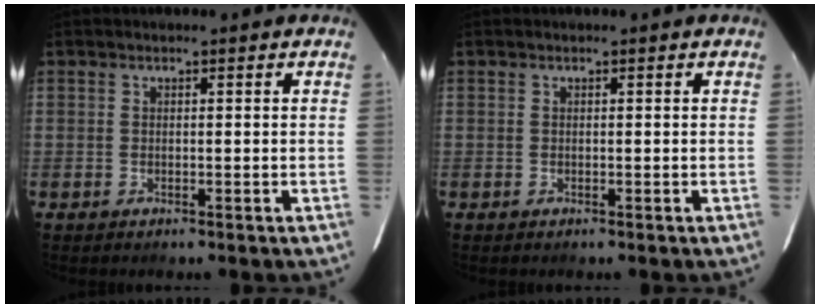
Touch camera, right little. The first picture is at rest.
{"total": 0.0}